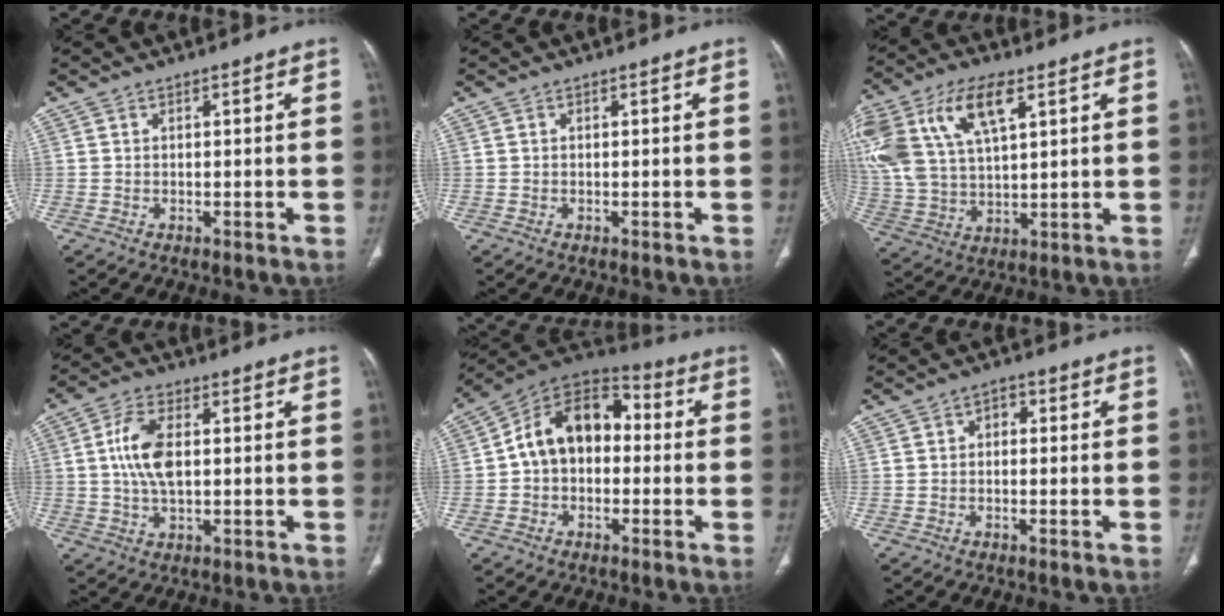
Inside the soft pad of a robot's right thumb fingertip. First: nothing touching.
{"total": 0.0}
{"total": 20.9, "force": [8.6, 10.6, 15.8], "torque": [-0.354, 0.010, 0.166]}
{"total": 8.7, "force": [0.9, 4.6, 7.4], "torque": [-0.147, 0.007, 0.017]}
{"total": 14.3, "force": [0.2, 10.1, 10.2], "torque": [-0.135, 0.048, -0.013]}
{"total": 2.5, "force": [0.2, 1.8, 1.7], "torque": [-0.009, 0.010, -0.006]}